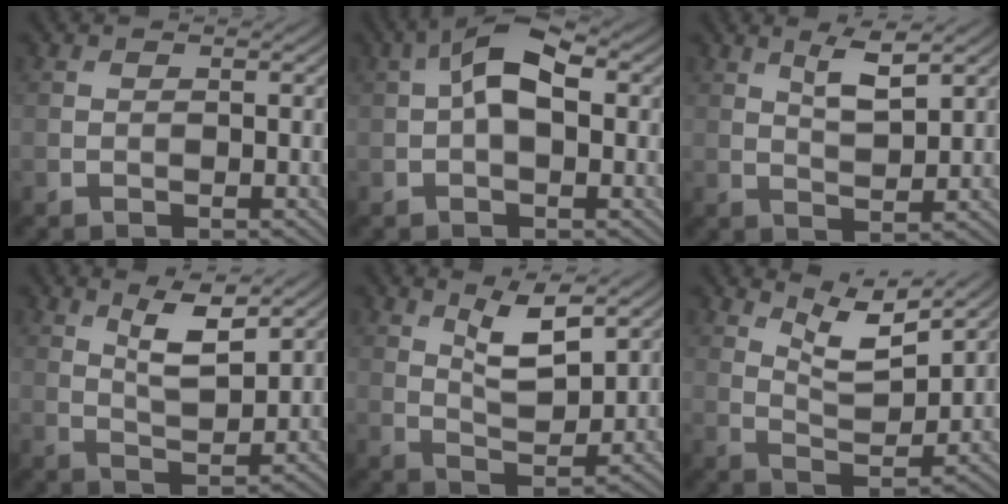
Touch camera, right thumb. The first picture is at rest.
{"total": 6.2, "force": [1.0, 3.3, 5.2], "torque": [-0.099, 0.012, 0.009]}
{"total": 4.3, "force": [2.4, 1.1, 3.3], "torque": [-0.075, -0.003, 0.048]}
{"total": 5.7, "force": [3.2, 1.6, 4.4], "torque": [-0.090, -0.006, 0.061]}
{"total": 6.1, "force": [3.3, 2.1, 4.7], "torque": [-0.093, -0.009, 0.061]}
{"total": 6.9, "force": [5.1, 1.8, 4.3], "torque": [-0.090, -0.008, 0.095]}